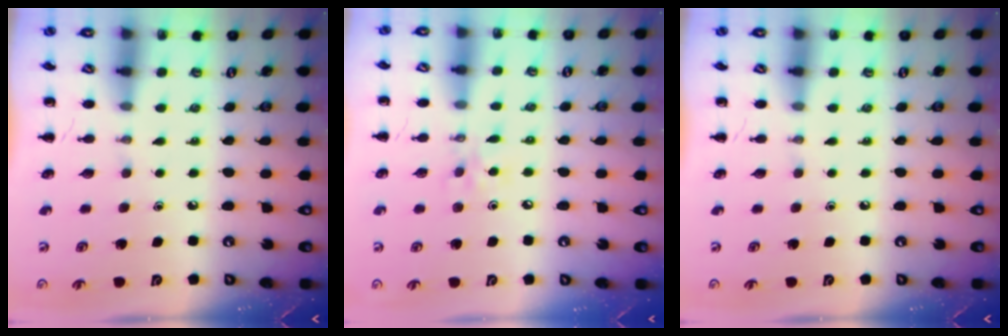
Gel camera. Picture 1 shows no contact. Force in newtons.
{"total": 3.4, "press": 3.2, "slide": 1.0}
{"total": 0.0}